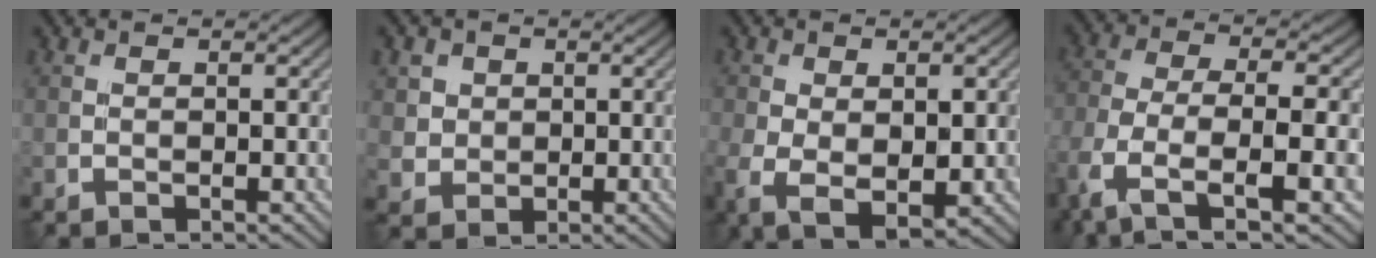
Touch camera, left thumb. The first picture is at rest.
{"total": 4.4, "force": [1.4, 3.9, 1.2], "torque": [-0.061, -0.009, 0.033]}
{"total": 7.4, "force": [-1.4, 4.3, 5.8], "torque": [-0.130, -0.031, -0.014]}
{"total": 10.4, "force": [-4.9, 3.5, 8.5], "torque": [-0.181, -0.016, -0.096]}